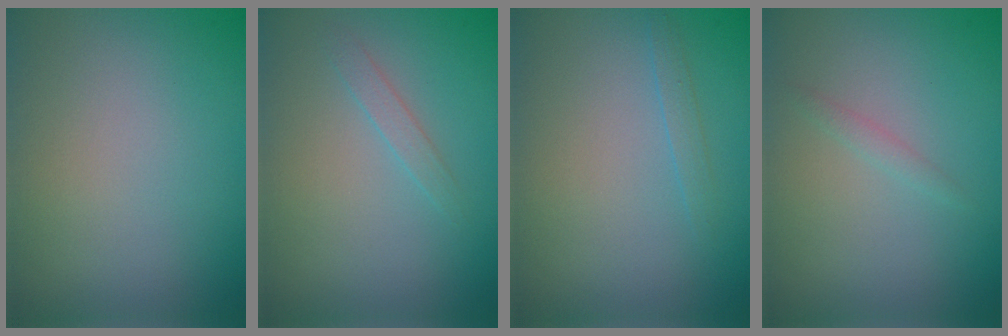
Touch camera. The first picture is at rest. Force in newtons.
{"total": 1.0, "press": 1.0, "slide": 0.0}
{"total": 0.7, "press": 0.7, "slide": 0.1}
{"total": 0.8, "press": 0.8, "slide": 0.1}